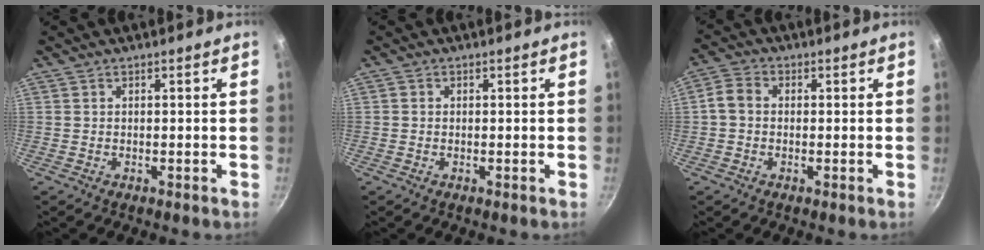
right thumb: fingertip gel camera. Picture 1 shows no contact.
{"total": 0.8, "force": [0.0, 0.7, 0.3], "torque": [-0.004, 0.003, -0.002]}
{"total": 4.0, "force": [-0.2, 3.2, 2.4], "torque": [-0.045, 0.012, -0.016]}